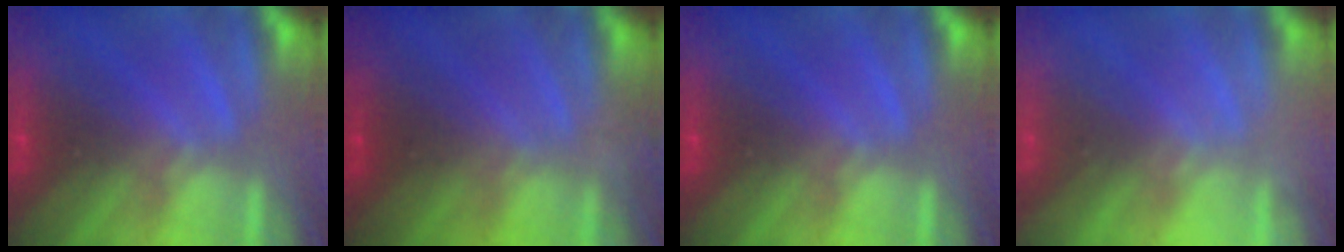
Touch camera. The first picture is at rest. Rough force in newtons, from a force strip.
{"total": 1.6}
{"total": 0.0}
{"total": 2.1}